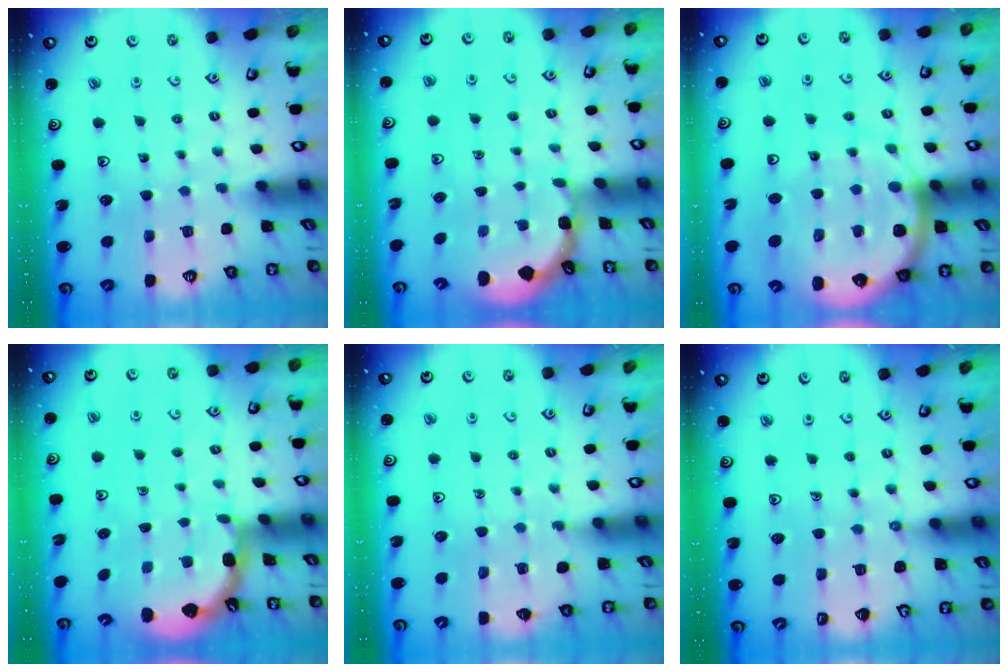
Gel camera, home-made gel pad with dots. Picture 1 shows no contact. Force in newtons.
{"total": 1.5, "press": 1.5, "slide": 0.2}
{"total": 13.5, "press": 13.4, "slide": 1.6}
{"total": 2.1, "press": 2.1, "slide": 0.2}
{"total": 5.9, "press": 5.8, "slide": 1.1}
{"total": 1.5, "press": 1.5, "slide": 0.2}